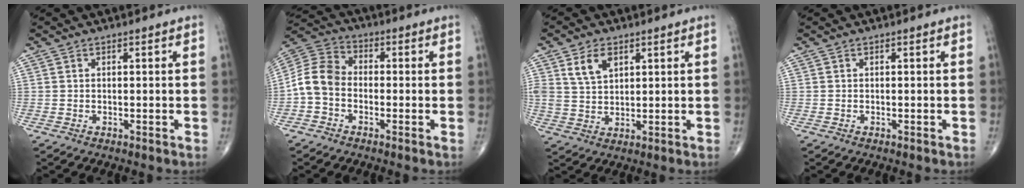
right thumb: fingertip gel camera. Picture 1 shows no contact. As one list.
[{"total": 8.0, "force": [-1.9, 6.0, 4.9], "torque": [-0.086, 0.028, -0.055]}, {"total": 6.0, "force": [3.0, 3.7, 3.8], "torque": [-0.060, -0.014, 0.061]}, {"total": 0.0}]